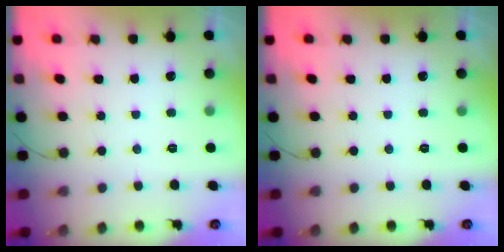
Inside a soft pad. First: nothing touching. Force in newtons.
{"total": 0.0}